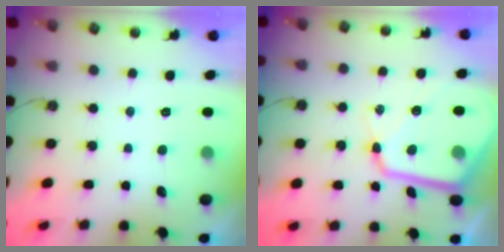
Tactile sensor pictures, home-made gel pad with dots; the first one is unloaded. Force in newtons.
{"total": 18.0, "press": 17.9, "slide": 1.5}